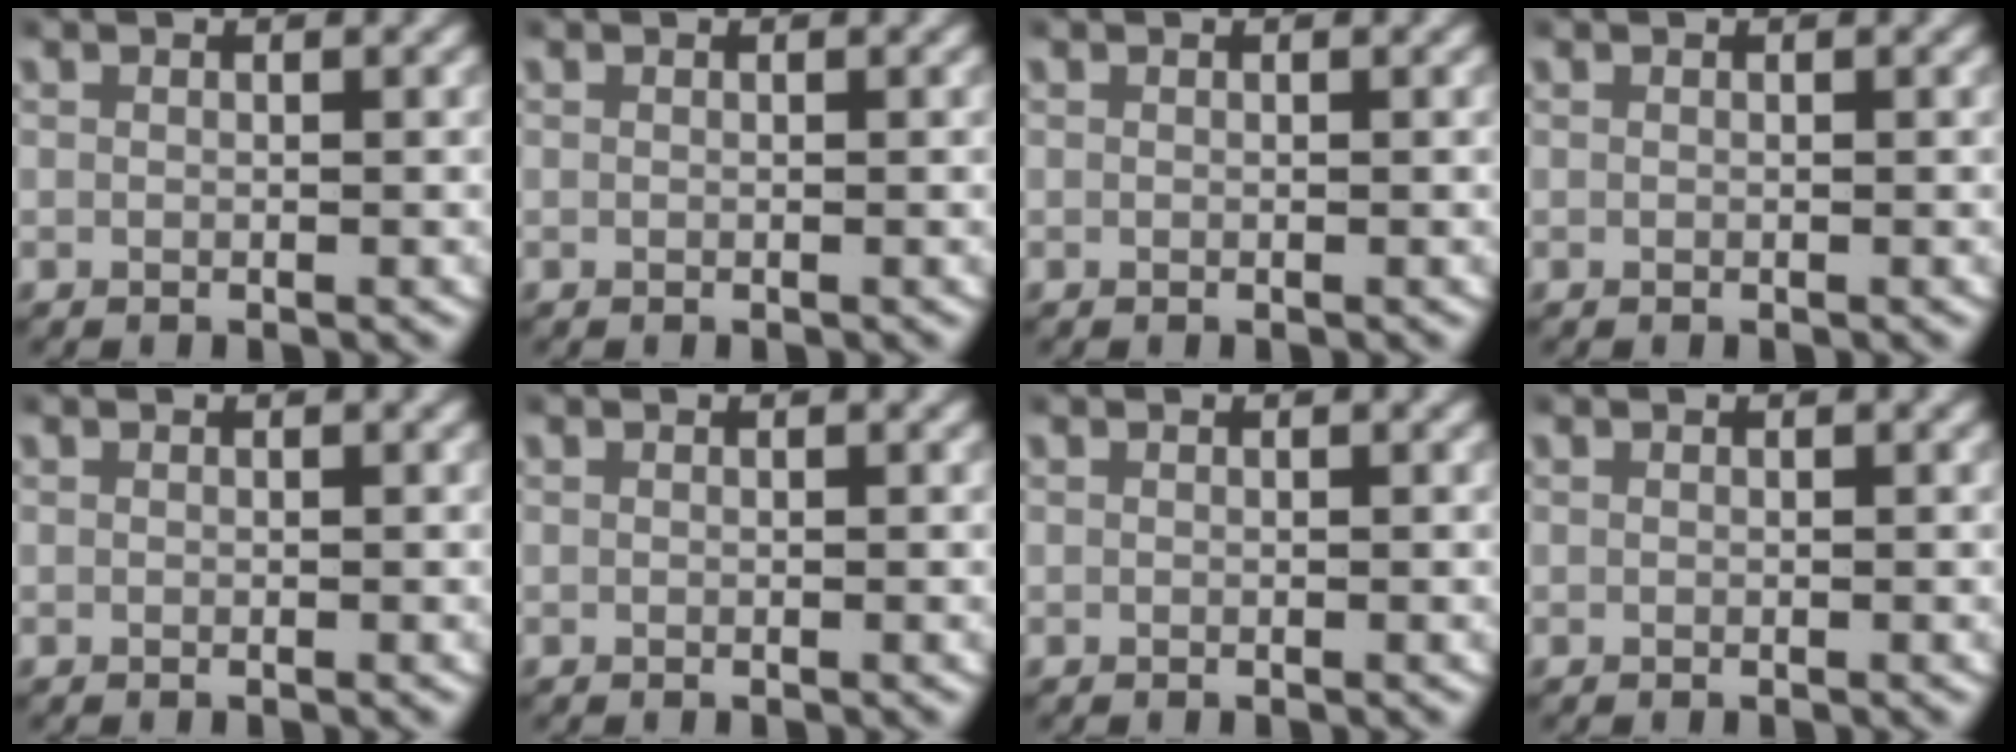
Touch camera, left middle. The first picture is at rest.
{"total": 0.0}
{"total": 0.0}
{"total": 0.0}
{"total": 0.0}
{"total": 0.0}
{"total": 0.0}
{"total": 0.0}